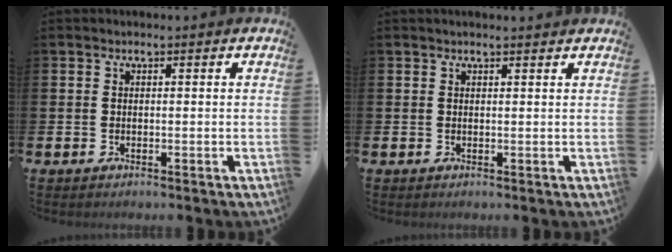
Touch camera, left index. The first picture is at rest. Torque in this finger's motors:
{"motor_torque": [0.30, -0.55, 0.15, -0.01]}